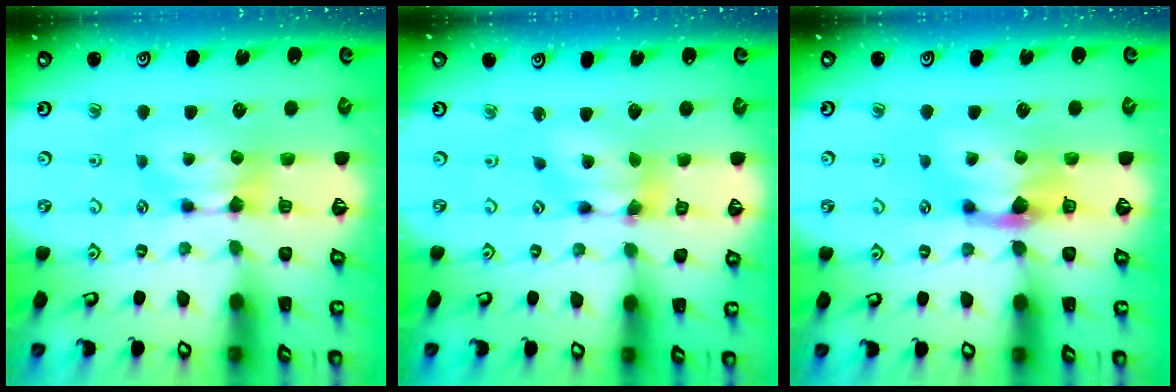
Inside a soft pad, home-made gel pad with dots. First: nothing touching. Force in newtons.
{"total": 6.2, "press": 5.9, "slide": 1.8}
{"total": 2.6, "press": 2.0, "slide": 1.7}